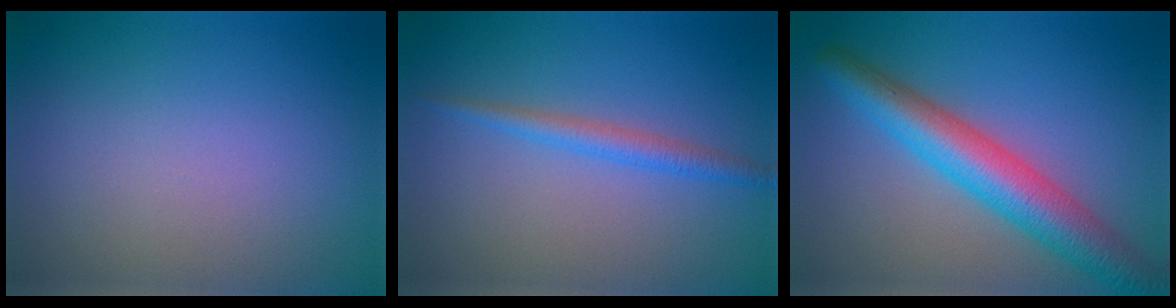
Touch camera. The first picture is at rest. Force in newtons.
{"total": 1.9, "press": 1.9, "slide": 0.1}
{"total": 6.6, "press": 6.6, "slide": 0.1}